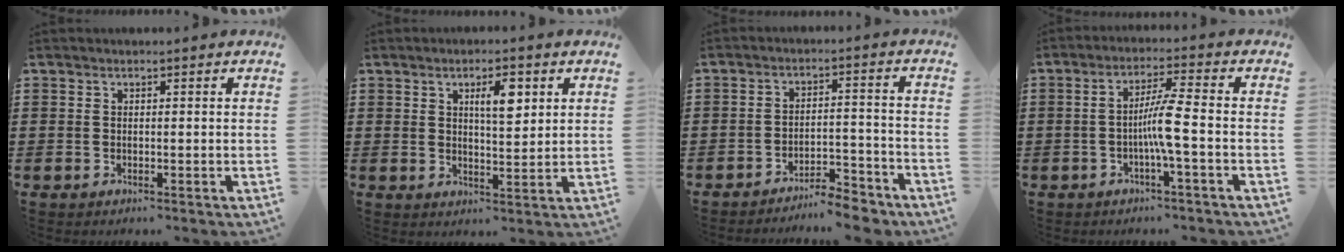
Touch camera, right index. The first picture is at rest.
{"total": 4.9, "force": [2.0, 1.6, 4.2], "torque": [-0.072, 0.004, 0.028]}
{"total": 5.7, "force": [-5.5, 0.5, 1.5], "torque": [-0.024, 0.008, -0.108]}
{"total": 5.4, "force": [-1.4, -0.4, 5.2], "torque": [-0.103, -0.007, -0.033]}